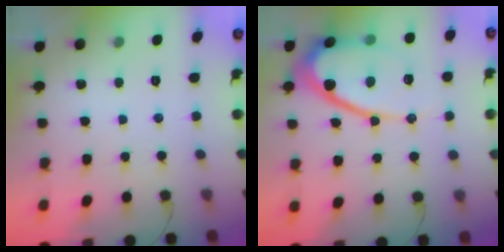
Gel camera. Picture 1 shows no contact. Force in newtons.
{"total": 14.3, "press": 14.2, "slide": 1.4}